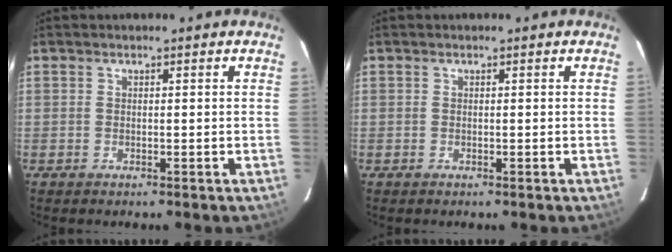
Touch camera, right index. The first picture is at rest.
{"total": 0.0}